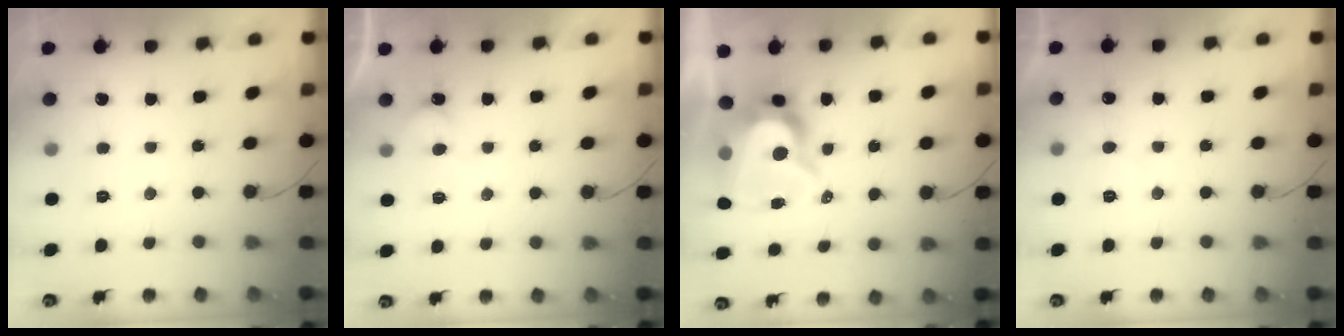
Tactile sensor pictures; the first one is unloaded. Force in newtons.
{"total": 6.9, "press": 6.9, "slide": 0.5}
{"total": 11.3, "press": 11.2, "slide": 0.9}
{"total": 5.3, "press": 5.2, "slide": 0.5}